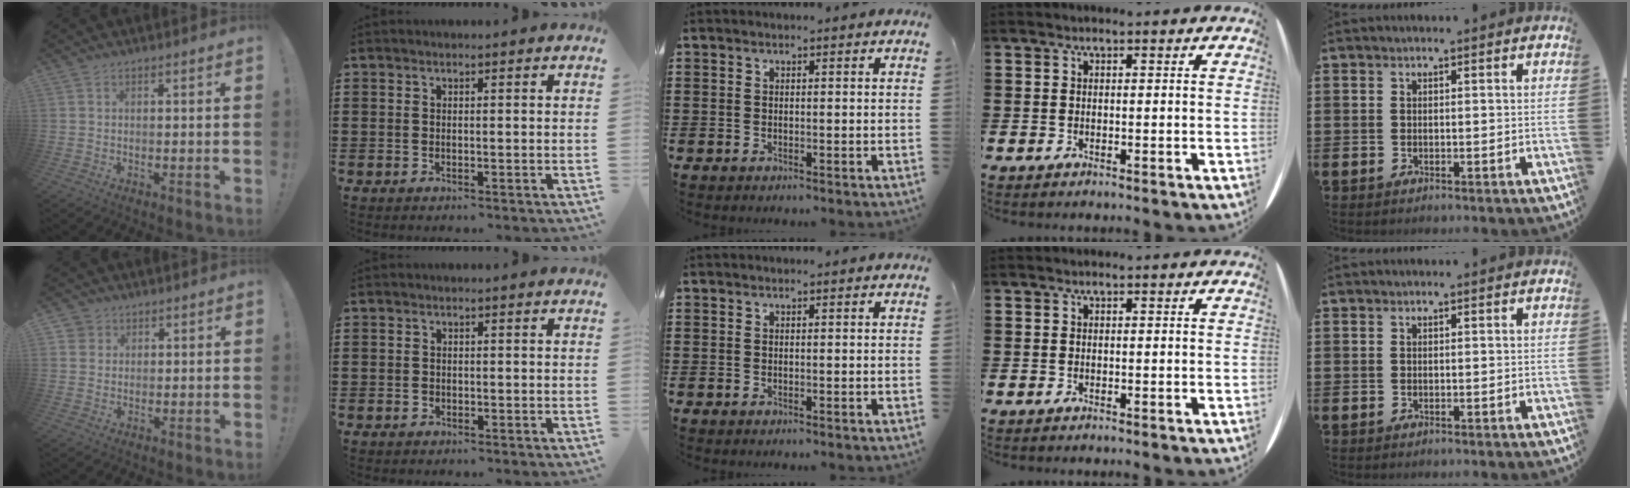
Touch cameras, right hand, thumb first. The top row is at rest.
{"thumb": {"total": 2.7, "force": [1.3, 2.4, 0.3], "torque": [-0.006, -0.001, 0.023]}, "index": {"total": 0.8, "force": [-0.4, 0.6, 0.4], "torque": [-0.009, 0.000, -0.009]}}